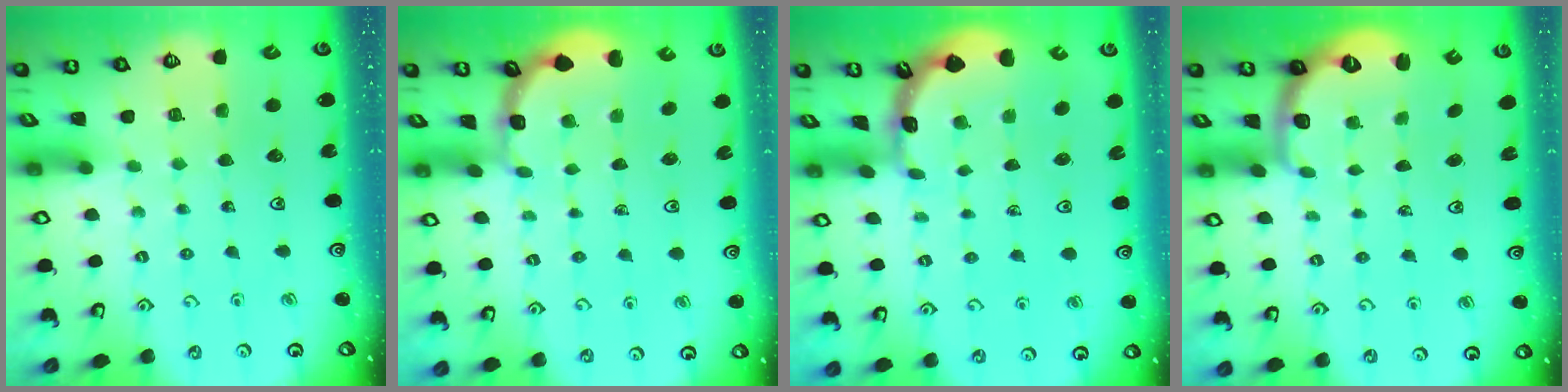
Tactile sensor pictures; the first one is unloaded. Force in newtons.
{"total": 1.9, "press": 1.9, "slide": 0.1}
{"total": 1.6, "press": 1.6, "slide": 0.1}
{"total": 2.6, "press": 1.5, "slide": 2.2}